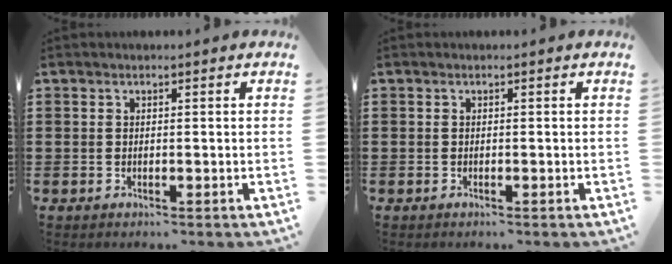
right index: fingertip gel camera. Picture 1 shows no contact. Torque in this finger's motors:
{"motor_torque": [-0.32, 0.35, 0.02, 0.01]}